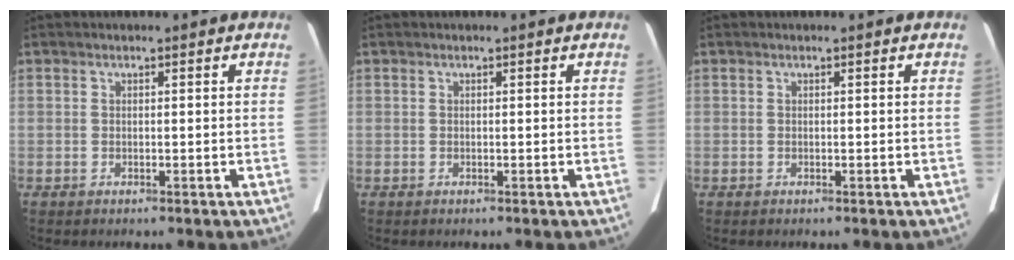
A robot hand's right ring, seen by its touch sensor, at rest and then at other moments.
{"total": 0.0}
{"total": 0.0}